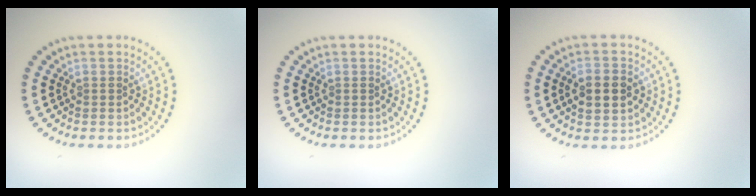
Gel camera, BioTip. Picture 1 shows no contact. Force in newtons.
{"total": 0.0}
{"total": 4.0, "press": 4.0, "slide": 0.1}